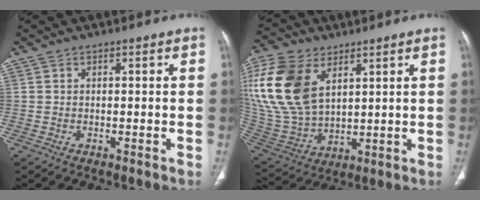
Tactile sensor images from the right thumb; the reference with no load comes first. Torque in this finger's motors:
{"motor_torque": [-1.11, 2.40, 2.03, 0.74, 0.61]}